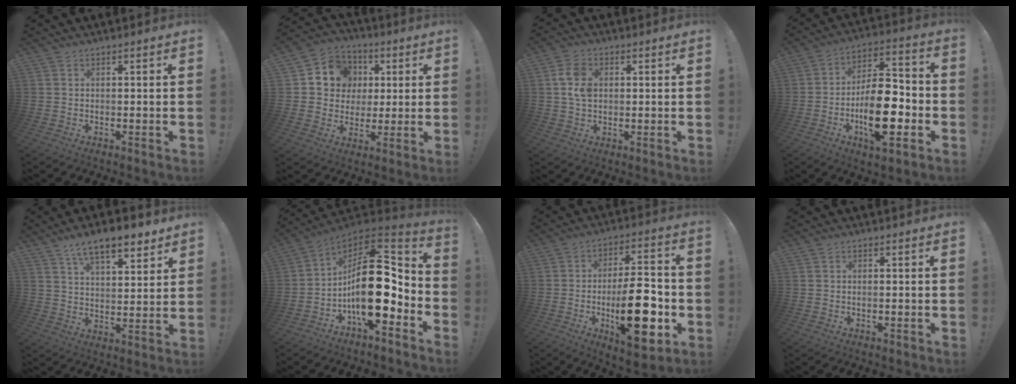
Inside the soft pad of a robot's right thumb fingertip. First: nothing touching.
{"total": 10.8, "force": [2.0, 10.0, 3.5], "torque": [-0.050, -0.002, 0.047]}
{"total": 8.5, "force": [1.6, 6.3, 5.5], "torque": [-0.105, 0.010, 0.032]}
{"total": 19.0, "force": [-5.8, 8.2, 16.1], "torque": [-0.277, 0.031, -0.089]}
{"total": 11.3, "force": [7.9, 4.1, 6.9], "torque": [-0.104, -0.045, 0.138]}
{"total": 22.2, "force": [-2.3, 10.8, 19.2], "torque": [-0.325, 0.020, -0.030]}
{"total": 21.6, "force": [-5.0, 8.8, 19.1], "torque": [-0.297, 0.014, -0.070]}
{"total": 0.6, "force": [-0.2, 0.1, 0.6], "torque": [-0.011, 0.000, -0.003]}